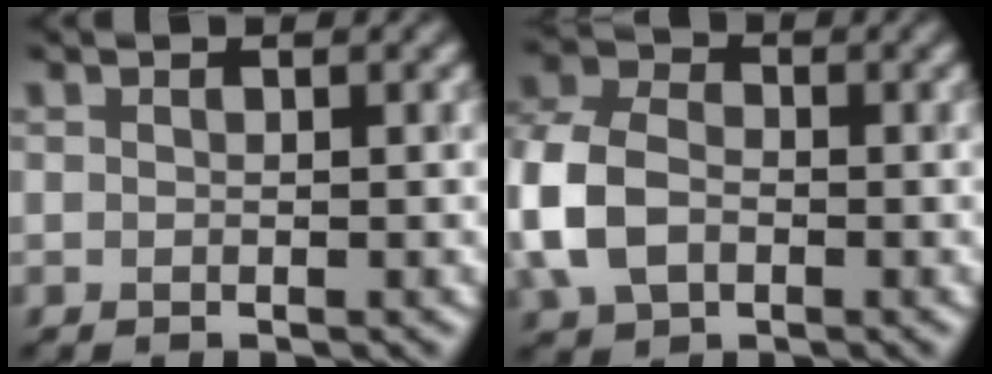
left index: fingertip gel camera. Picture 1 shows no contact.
{"total": 7.3, "force": [-1.5, 5.3, 4.7], "torque": [-0.124, 0.004, -0.044]}